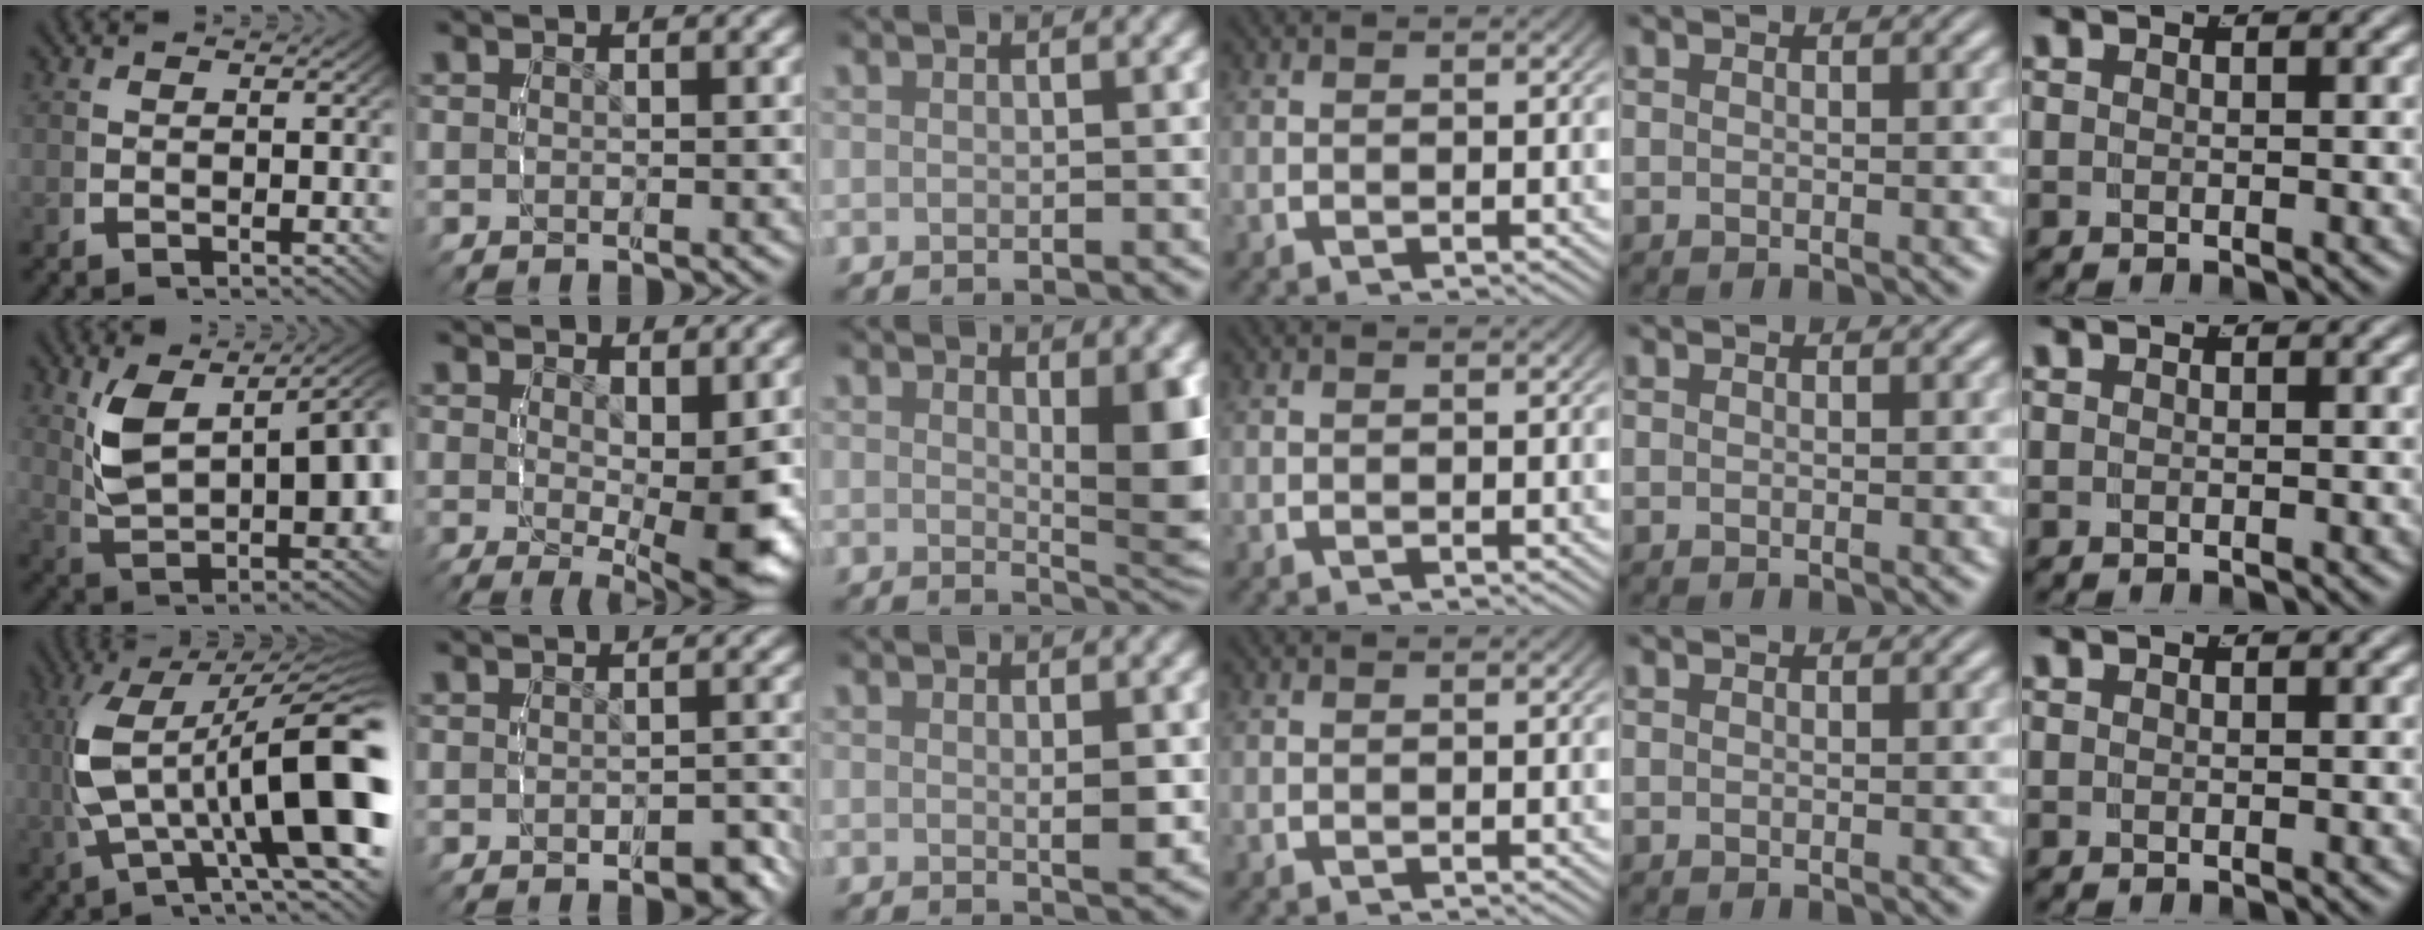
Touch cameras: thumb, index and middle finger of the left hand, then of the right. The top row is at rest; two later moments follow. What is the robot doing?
{"motion": "lift_and_place", "object": "button"}